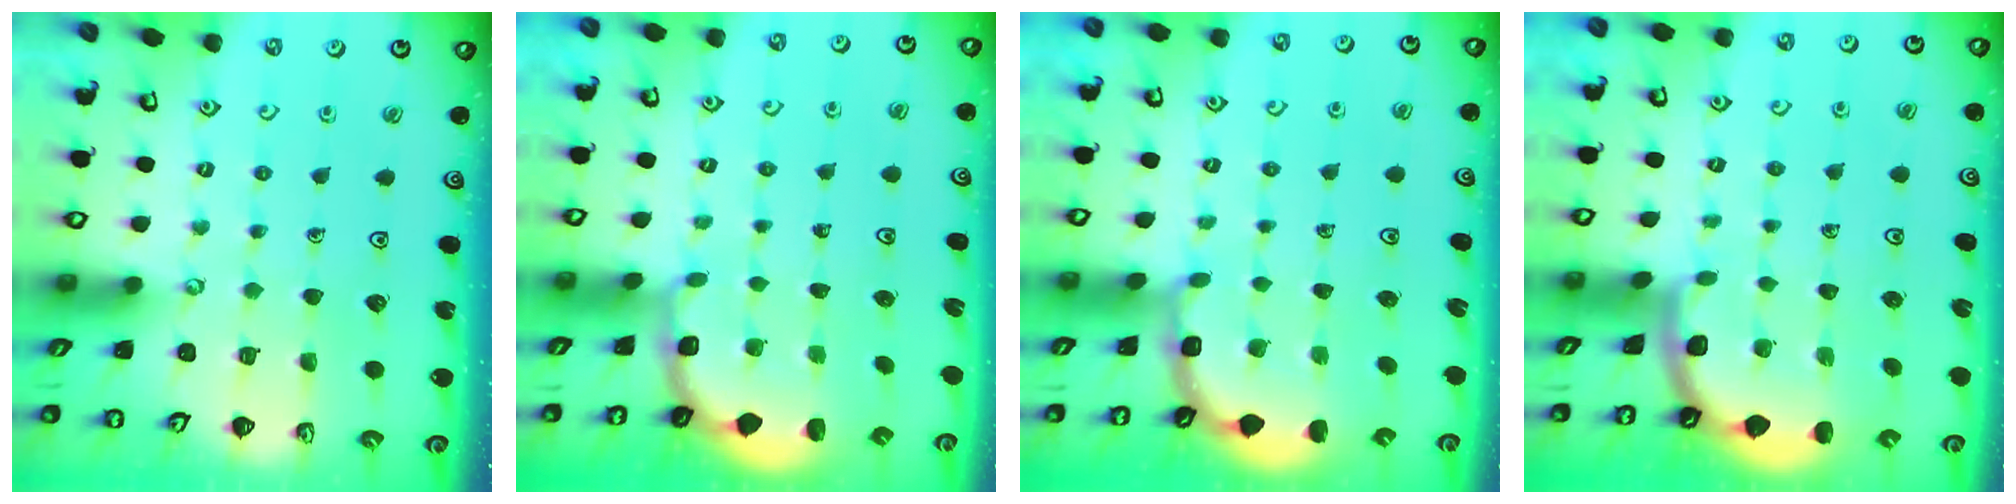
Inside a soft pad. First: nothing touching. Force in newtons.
{"total": 1.9, "press": 1.8, "slide": 0.8}
{"total": 1.9, "press": 1.9, "slide": 0.3}
{"total": 1.7, "press": 1.7, "slide": 0.1}